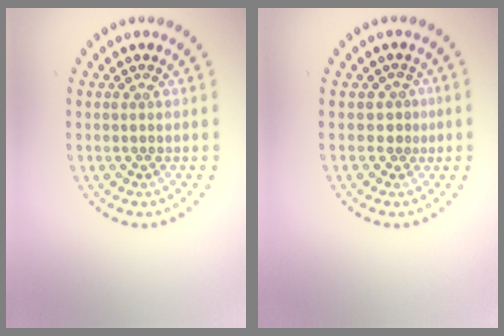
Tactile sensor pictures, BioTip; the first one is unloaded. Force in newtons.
{"total": 1.2, "press": 0.7, "slide": 1.0}